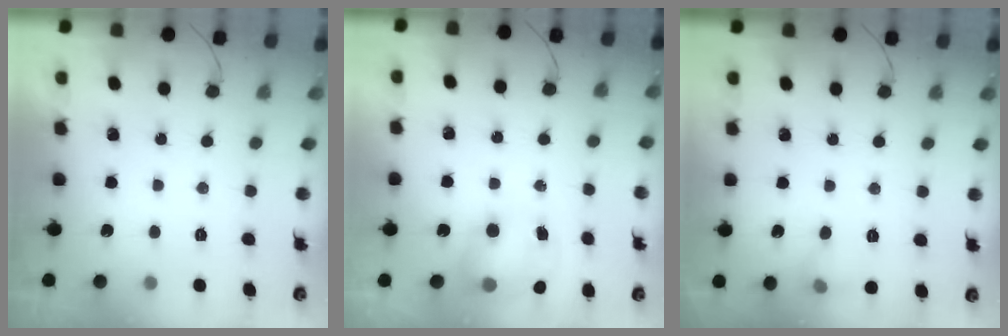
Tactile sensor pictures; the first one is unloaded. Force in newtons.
{"total": 9.7, "press": 9.6, "slide": 1.7}
{"total": 6.6, "press": 6.4, "slide": 1.5}